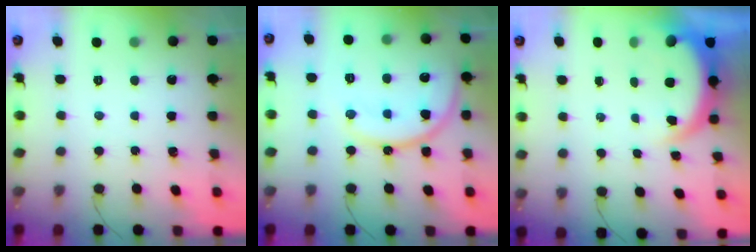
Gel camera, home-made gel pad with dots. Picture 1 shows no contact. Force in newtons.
{"total": 16.2, "press": 16.1, "slide": 1.8}
{"total": 5.6, "press": 5.6, "slide": 0.5}